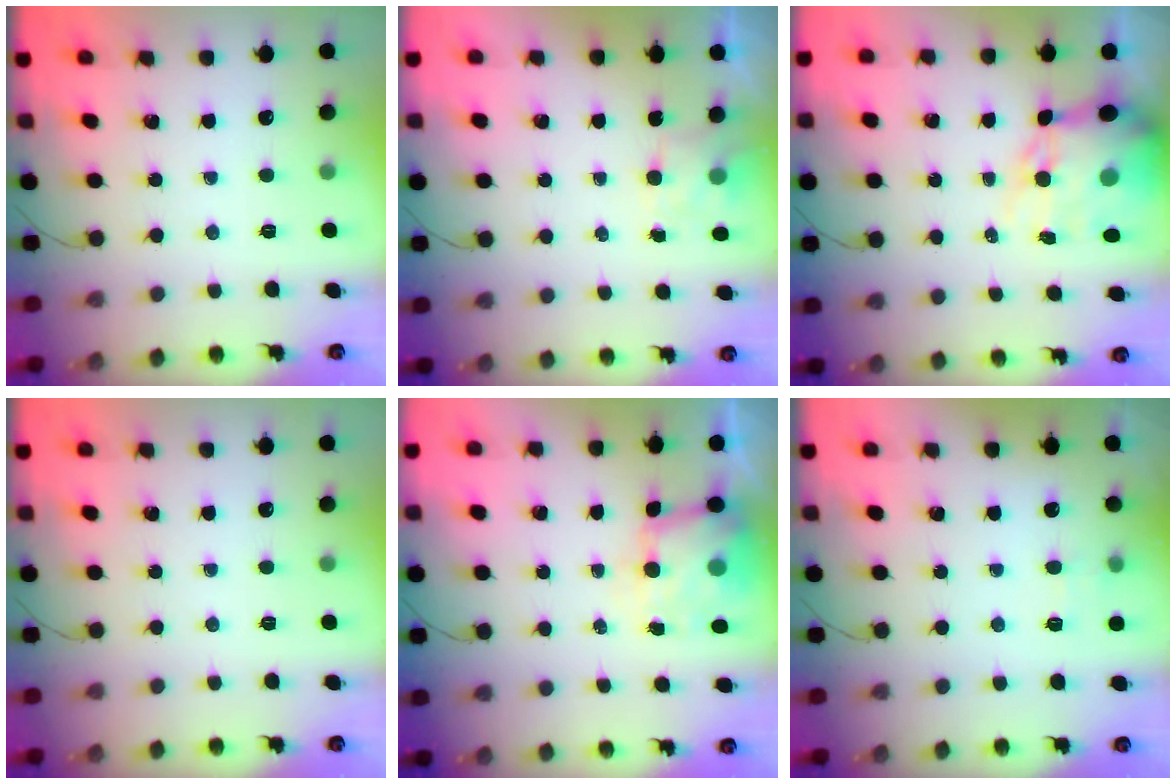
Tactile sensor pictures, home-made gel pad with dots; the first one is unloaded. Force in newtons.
{"total": 3.9, "press": 3.8, "slide": 1.0}
{"total": 13.4, "press": 12.9, "slide": 3.6}
{"total": 0.0}
{"total": 7.7, "press": 7.4, "slide": 1.8}
{"total": 7.2, "press": 7.0, "slide": 1.8}